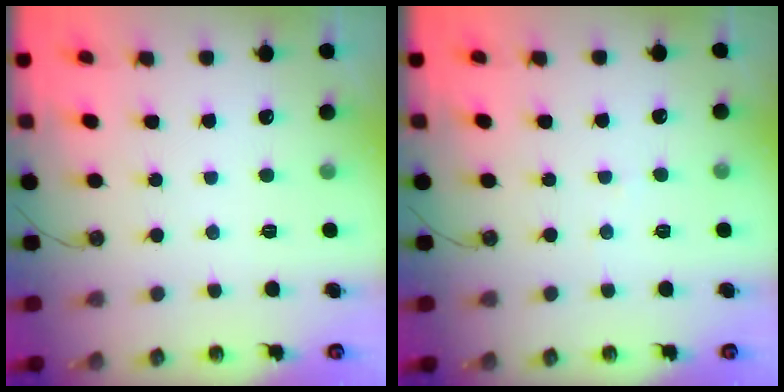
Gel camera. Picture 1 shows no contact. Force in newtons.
{"total": 3.1, "press": 3.1, "slide": 0.4}